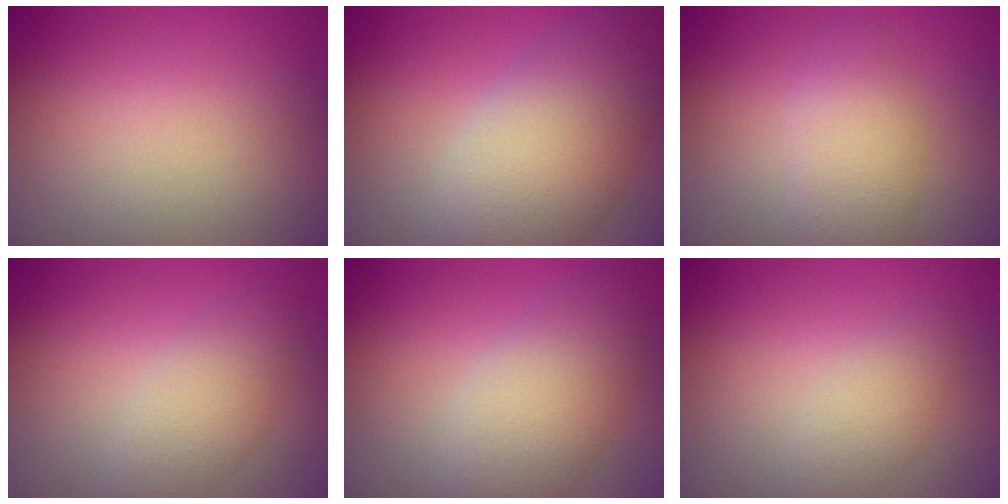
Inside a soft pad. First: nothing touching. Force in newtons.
{"total": 9.5, "press": 9.5, "slide": 0.6}
{"total": 4.0, "press": 4.0, "slide": 0.3}
{"total": 3.6, "press": 3.6, "slide": 0.1}
{"total": 6.1, "press": 6.1, "slide": 0.1}
{"total": 2.4, "press": 2.4, "slide": 0.1}